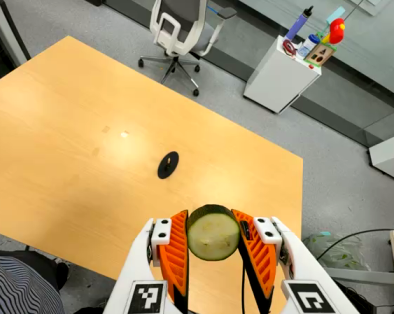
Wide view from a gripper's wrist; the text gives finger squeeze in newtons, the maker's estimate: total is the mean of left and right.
{"total": 12.6, "left": 11.9, "right": 13.3}